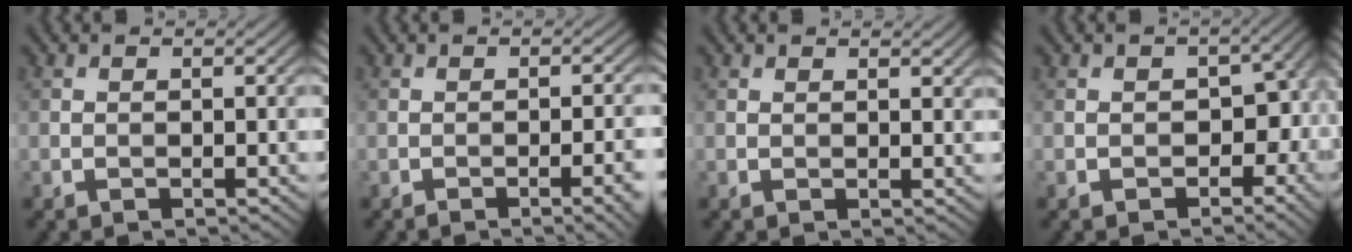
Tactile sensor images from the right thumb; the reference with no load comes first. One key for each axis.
{"total": 3.5, "fx": -1.7, "fy": 0.7, "fz": 3.0, "tx": -0.040, "ty": 0.006, "tz": -0.023}
{"total": 1.2, "fx": 1.0, "fy": 0.4, "fz": 0.5, "tx": -0.008, "ty": -0.002, "tz": 0.018}
{"total": 4.9, "fx": -0.8, "fy": 3.7, "fz": 3.1, "tx": -0.042, "ty": -0.013, "tz": -0.011}